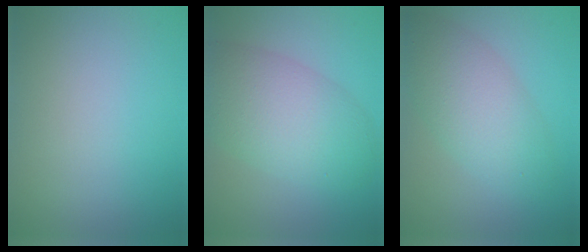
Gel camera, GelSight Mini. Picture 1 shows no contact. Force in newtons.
{"total": 7.3, "press": 7.3, "slide": 0.5}
{"total": 5.3, "press": 5.3, "slide": 0.3}